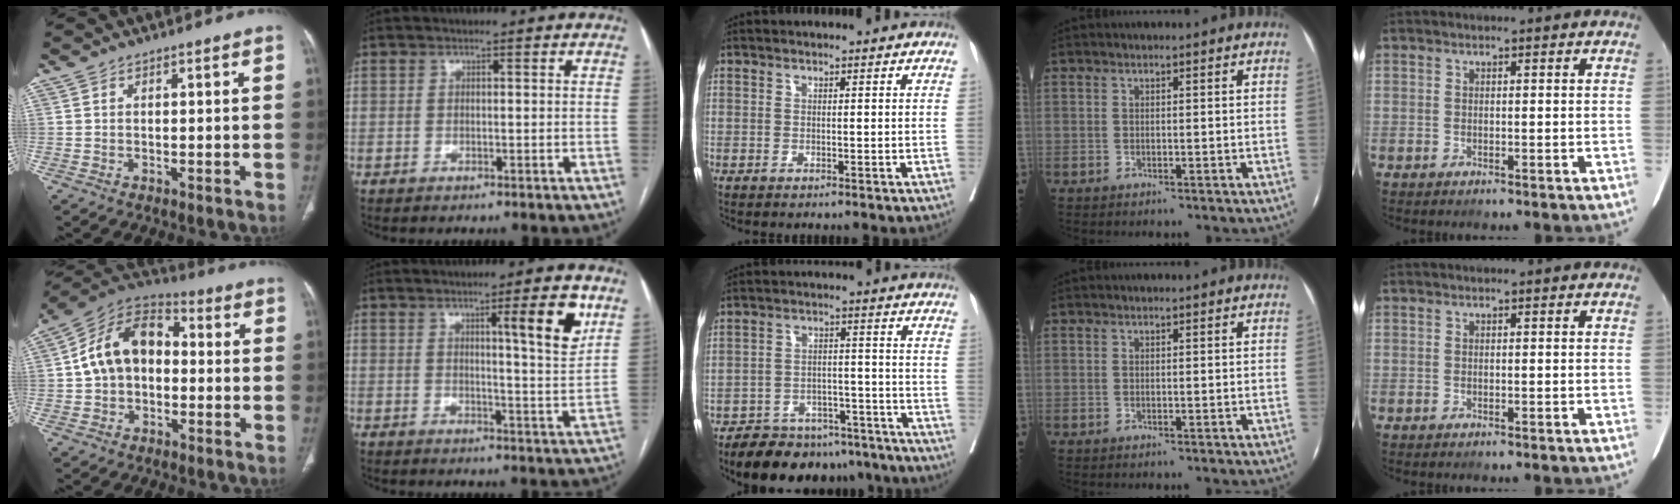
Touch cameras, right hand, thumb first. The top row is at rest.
{"thumb": {"total": 14.1, "force": [0.2, 10.1, 9.8], "torque": [-0.150, 0.040, -0.012]}, "index": {"total": 7.7, "force": [3.8, 0.0, 6.7], "torque": [-0.088, -0.016, 0.052]}, "middle": {"total": 15.0, "force": [-12.8, 6.1, 4.8], "torque": [-0.063, 0.015, -0.175]}}